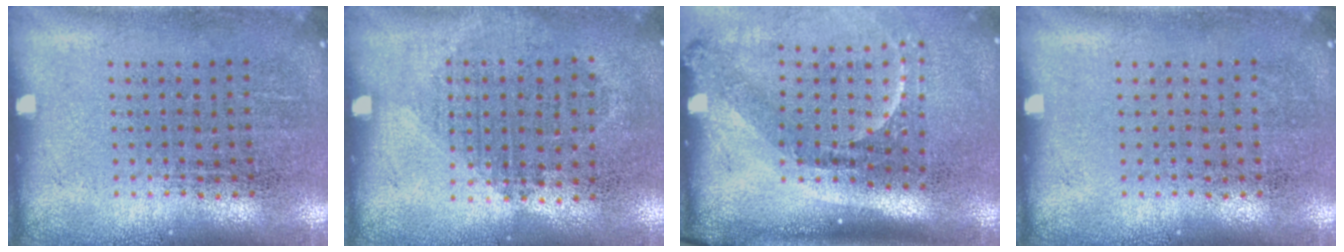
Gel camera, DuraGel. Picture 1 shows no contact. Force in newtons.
{"total": 1.0, "press": 0.9, "slide": 0.4}
{"total": 2.2, "press": 1.5, "slide": 1.6}
{"total": 0.0}